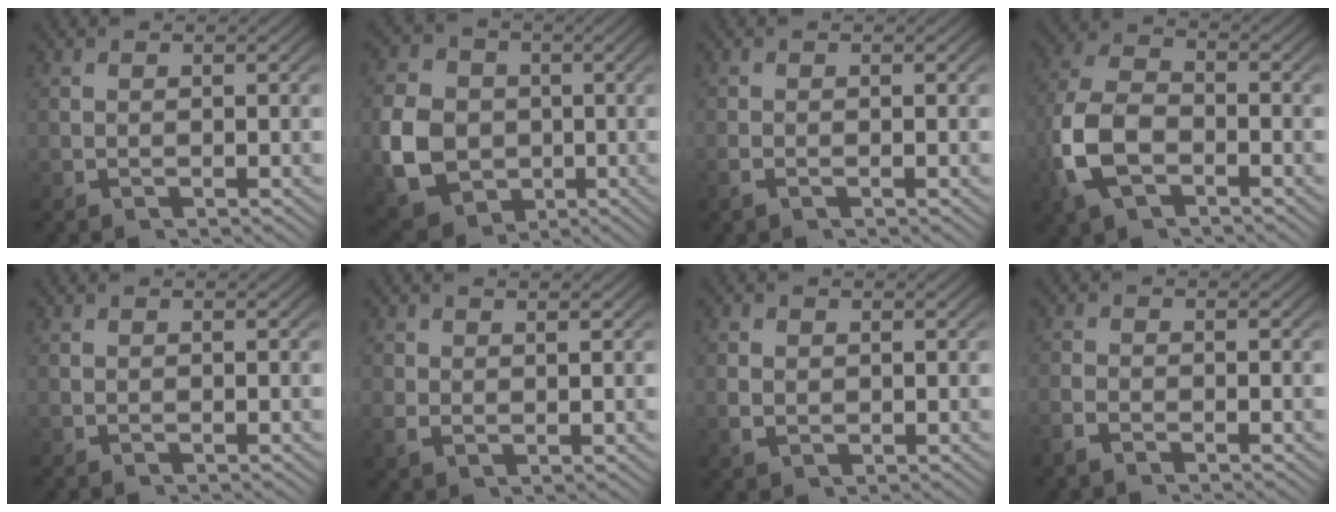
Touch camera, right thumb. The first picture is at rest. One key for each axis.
{"total": 12.7, "fx": -2.7, "fy": 10.8, "fz": 6.1, "tx": -0.159, "ty": -0.056, "tz": -0.031}
{"total": 0.7, "fx": -0.5, "fy": 0.2, "fz": 0.4, "tx": -0.016, "ty": -0.003, "tz": -0.007}
{"total": 8.0, "fx": -1.7, "fy": 5.5, "fz": 5.5, "tx": -0.149, "ty": -0.023, "tz": -0.019}
{"total": 0.0}
{"total": 1.2, "fx": 0.6, "fy": 0.7, "fz": 0.8, "tx": -0.020, "ty": -0.008, "tz": 0.021}
{"total": 1.5, "fx": 0.2, "fy": 1.3, "fz": 0.8, "tx": -0.022, "ty": -0.008, "tz": 0.013}
{"total": 1.3, "fx": -1.0, "fy": 0.6, "fz": 0.6, "tx": -0.019, "ty": -0.002, "tz": -0.024}